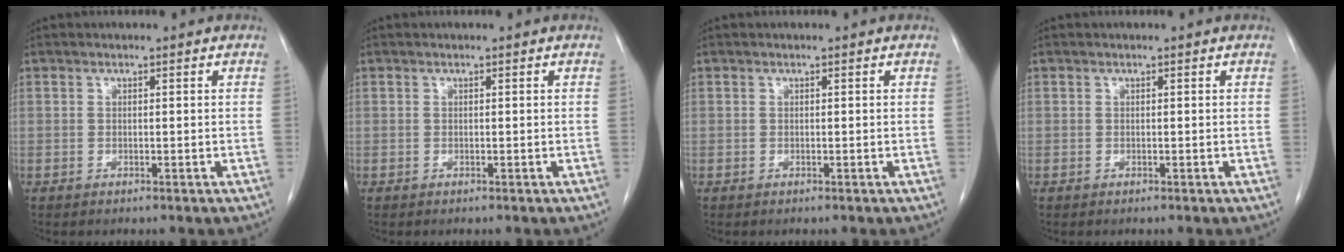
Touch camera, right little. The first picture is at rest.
{"total": 0.0}
{"total": 0.0}
{"total": 0.0}